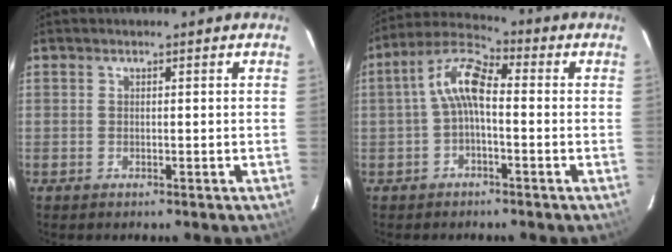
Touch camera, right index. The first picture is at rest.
{"total": 7.5, "force": [-0.7, 3.1, 6.8], "torque": [-0.148, 0.027, -0.019]}